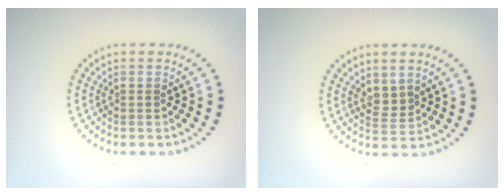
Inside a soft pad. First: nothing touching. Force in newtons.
{"total": 1.8, "press": 1.4, "slide": 1.1}